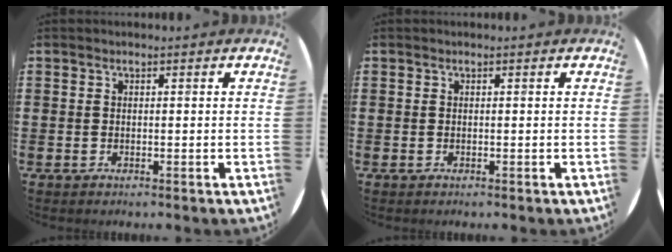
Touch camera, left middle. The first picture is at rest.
{"total": 0.0}